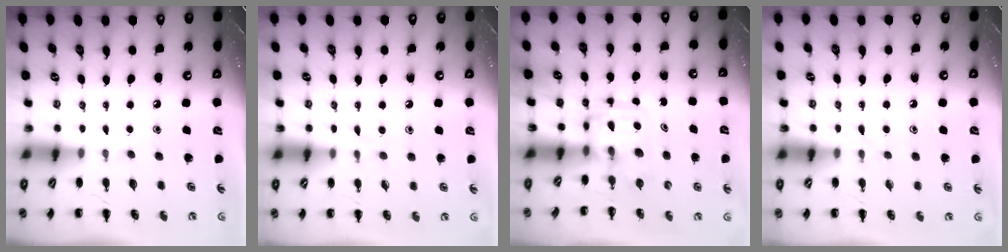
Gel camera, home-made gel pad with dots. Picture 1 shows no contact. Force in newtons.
{"total": 3.8, "press": 3.5, "slide": 1.4}
{"total": 3.1, "press": 3.1, "slide": 0.3}
{"total": 4.1, "press": 3.7, "slide": 1.8}